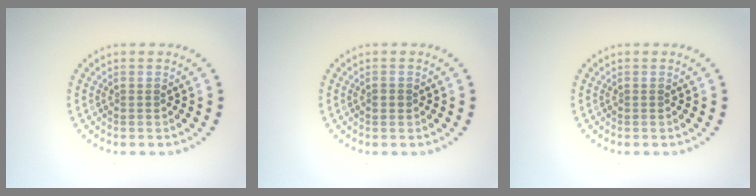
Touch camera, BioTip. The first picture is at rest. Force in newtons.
{"total": 0.9, "press": 0.9, "slide": 0.2}
{"total": 0.0}